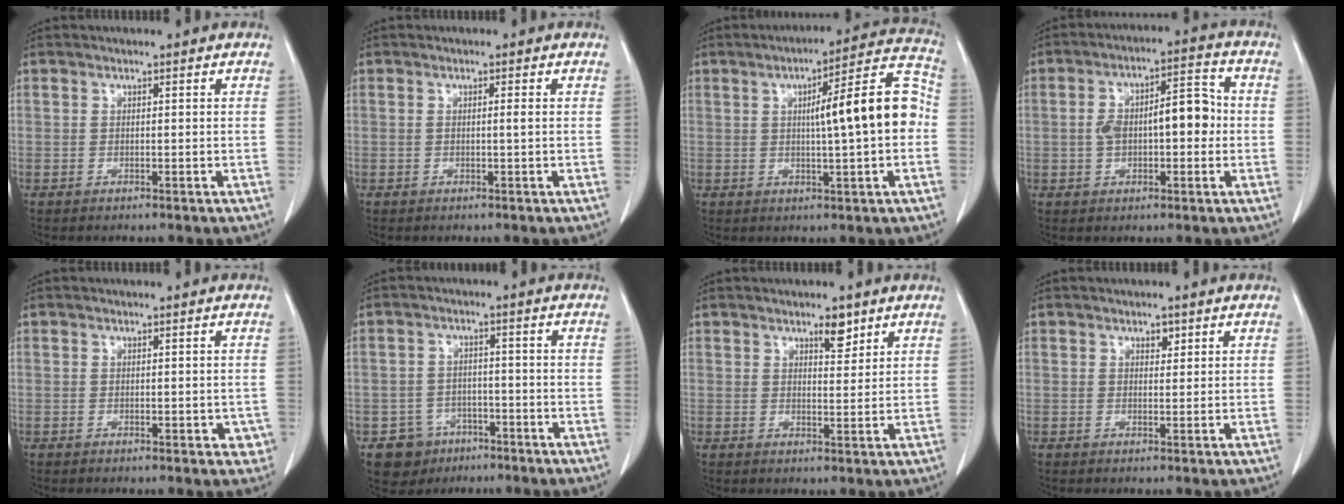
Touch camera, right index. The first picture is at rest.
{"total": 0.8, "force": [0.0, -0.2, 0.8], "torque": [-0.011, 0.000, -0.002]}
{"total": 12.5, "force": [0.4, 1.4, 12.4], "torque": [-0.166, 0.032, 0.003]}
{"total": 9.7, "force": [-0.2, 3.8, 8.9], "torque": [-0.158, 0.033, -0.002]}
{"total": 2.6, "force": [-0.6, 1.6, 2.0], "torque": [-0.007, 0.002, -0.003]}
{"total": 5.6, "force": [-3.1, 4.7, 0.6], "torque": [-0.007, 0.011, -0.041]}
{"total": 3.2, "force": [2.2, 1.1, 2.0], "torque": [-0.030, -0.005, 0.035]}
{"total": 1.3, "force": [0.8, 0.7, 0.7], "torque": [-0.007, -0.003, 0.011]}